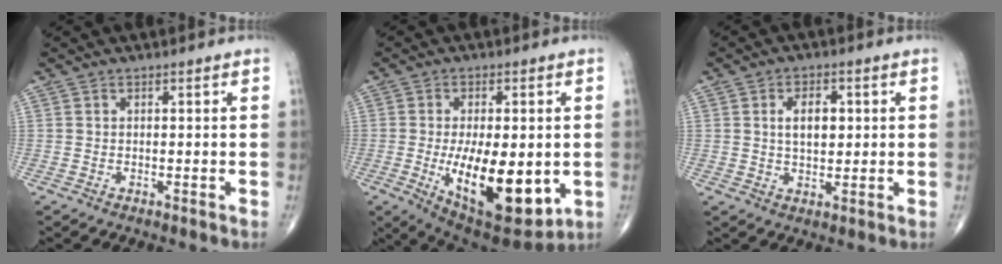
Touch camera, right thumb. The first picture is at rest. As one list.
[{"total": 18.4, "force": [-3.0, 7.9, 16.3], "torque": [-0.250, -0.029, -0.026]}, {"total": 5.9, "force": [1.2, 3.4, 4.6], "torque": [-0.061, -0.002, 0.020]}]